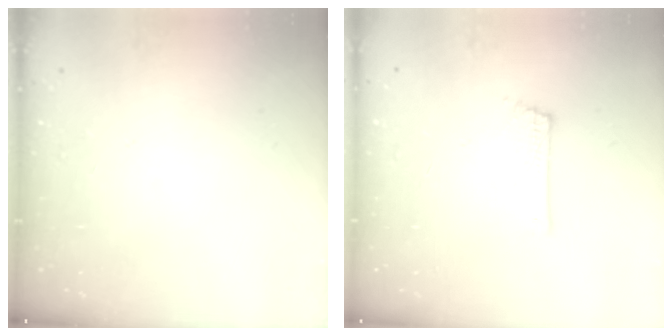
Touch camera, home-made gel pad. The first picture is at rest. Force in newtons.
{"total": 0.7, "press": 0.7, "slide": 0.1}